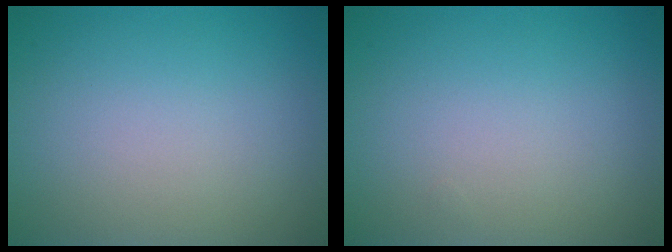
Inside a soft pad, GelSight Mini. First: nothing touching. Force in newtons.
{"total": 0.0}